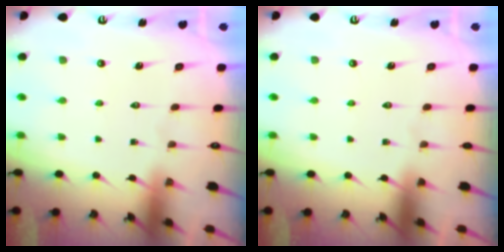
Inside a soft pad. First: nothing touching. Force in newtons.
{"total": 0.0}